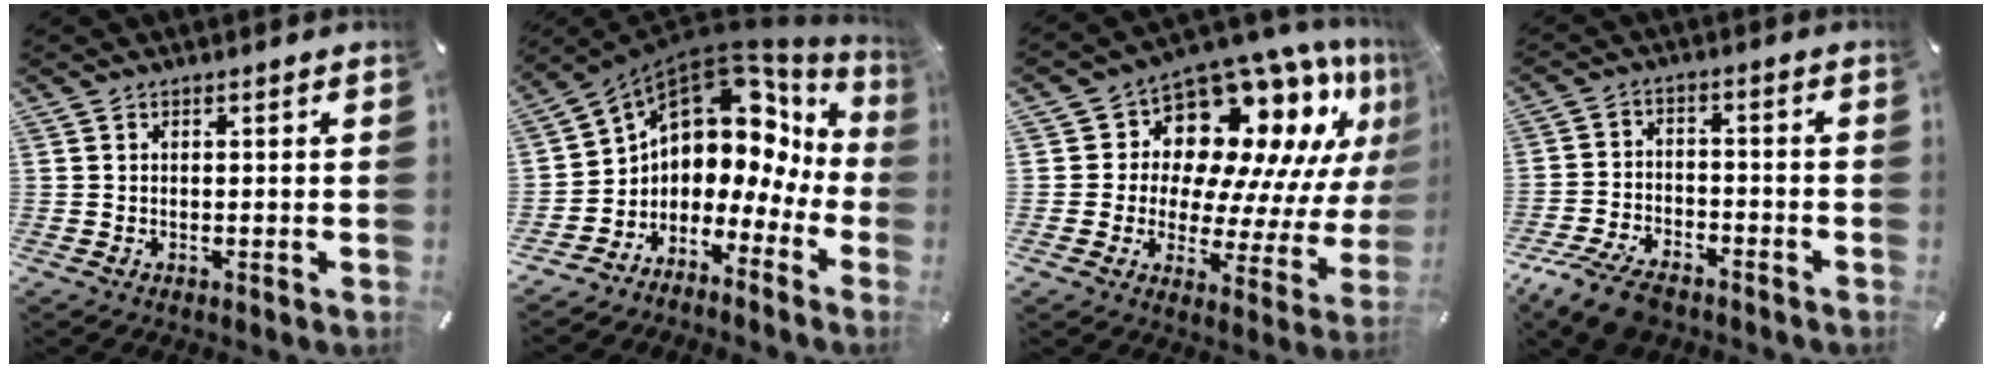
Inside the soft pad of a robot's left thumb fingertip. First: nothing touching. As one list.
[{"total": 10.4, "force": [6.5, 6.5, 4.8], "torque": [-0.087, -0.073, 0.103]}, {"total": 14.8, "force": [10.8, 8.2, 6.0], "torque": [-0.083, -0.122, 0.179]}, {"total": 9.1, "force": [-7.0, 4.1, 4.3], "torque": [-0.085, 0.035, -0.131]}]